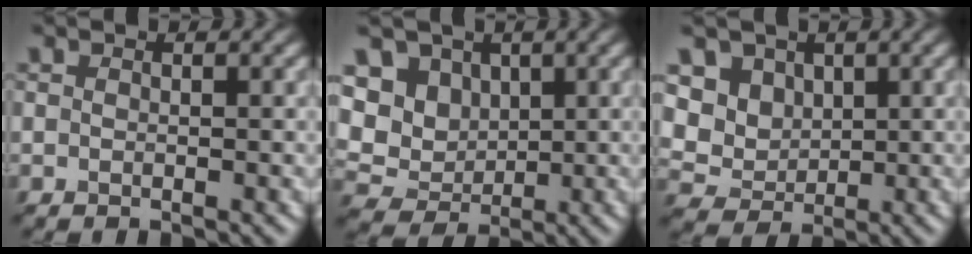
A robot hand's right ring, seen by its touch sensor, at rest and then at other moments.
{"total": 6.6, "force": [2.6, 5.6, 2.3], "torque": [-0.087, 0.017, 0.068]}
{"total": 4.0, "force": [2.0, 3.4, 0.8], "torque": [-0.058, 0.000, 0.068]}